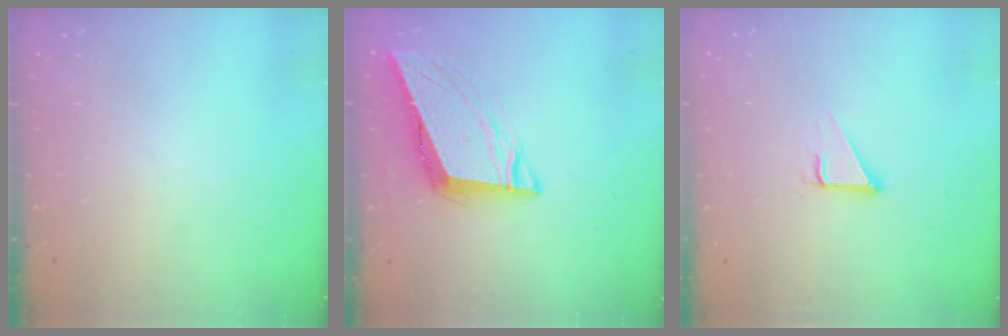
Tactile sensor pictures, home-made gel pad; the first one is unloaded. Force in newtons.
{"total": 9.8, "press": 9.3, "slide": 3.1}
{"total": 2.9, "press": 2.8, "slide": 0.2}